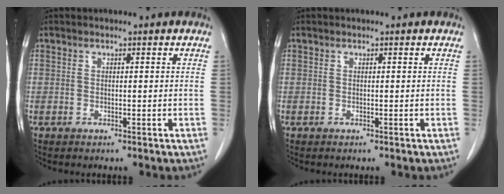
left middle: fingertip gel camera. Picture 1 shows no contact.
{"total": 0.0}